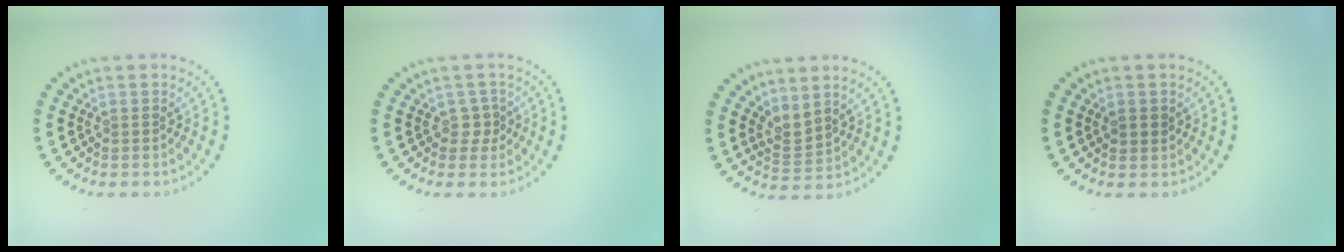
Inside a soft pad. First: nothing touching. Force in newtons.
{"total": 1.1, "press": 0.9, "slide": 0.7}
{"total": 2.2, "press": 1.5, "slide": 1.6}
{"total": 1.2, "press": 1.2, "slide": 0.4}